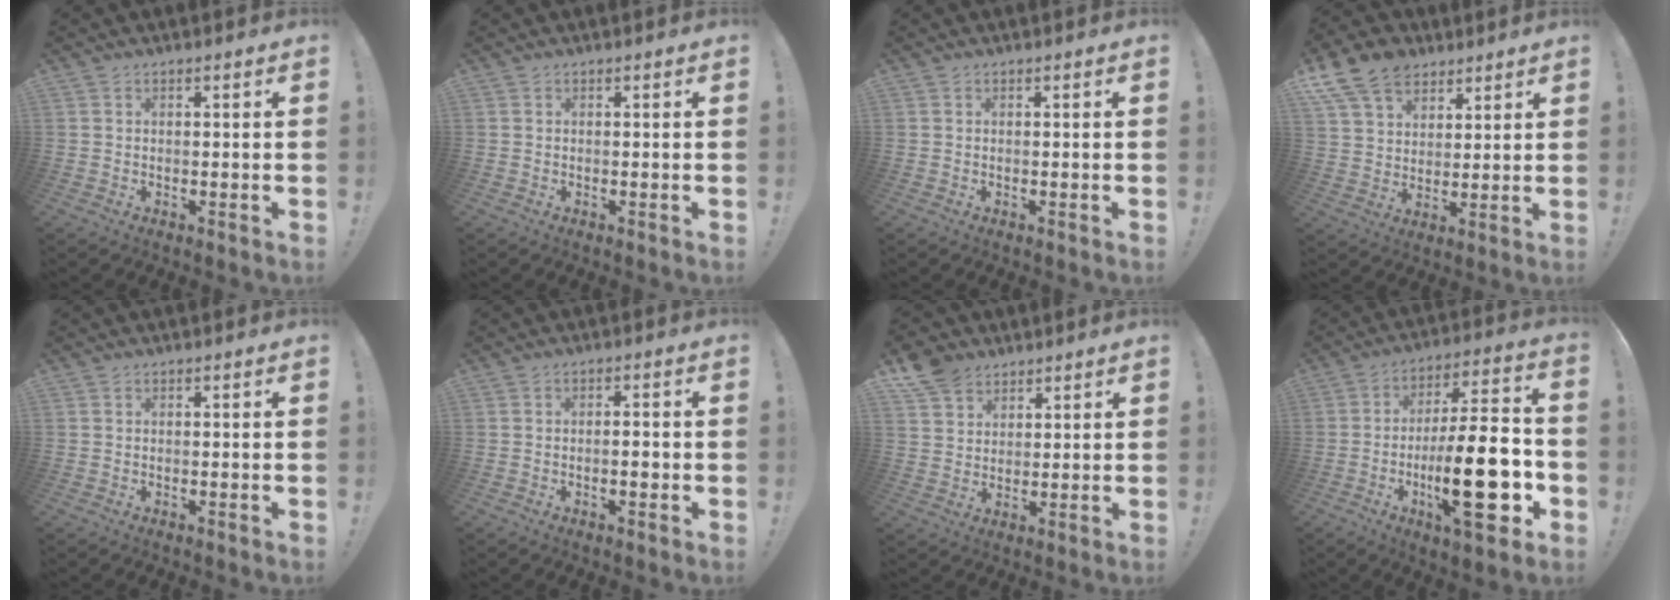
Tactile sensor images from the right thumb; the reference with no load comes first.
{"total": 0.0}
{"total": 0.0}
{"total": 13.7, "force": [8.4, 9.2, 5.4], "torque": [-0.102, -0.045, 0.167]}
{"total": 0.0}
{"total": 2.4, "force": [-1.0, 0.6, 2.1], "torque": [-0.031, 0.004, -0.019]}
{"total": 7.9, "force": [5.5, 5.2, 1.9], "torque": [-0.030, -0.035, 0.109]}
{"total": 24.9, "force": [-6.5, 7.7, 22.8], "torque": [-0.372, 0.022, -0.099]}